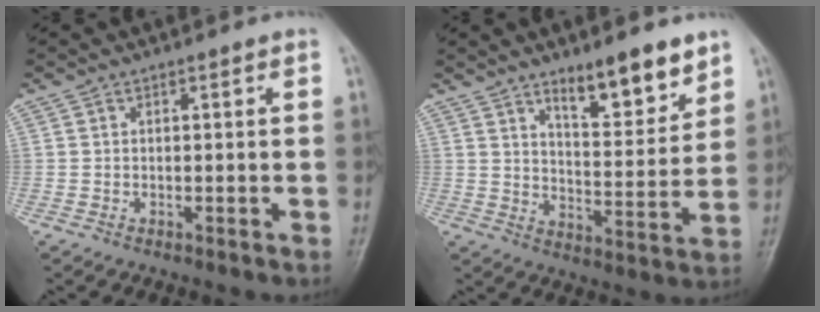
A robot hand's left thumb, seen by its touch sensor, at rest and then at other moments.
{"total": 11.4, "force": [8.0, 3.3, 7.4], "torque": [-0.086, -0.062, 0.130]}